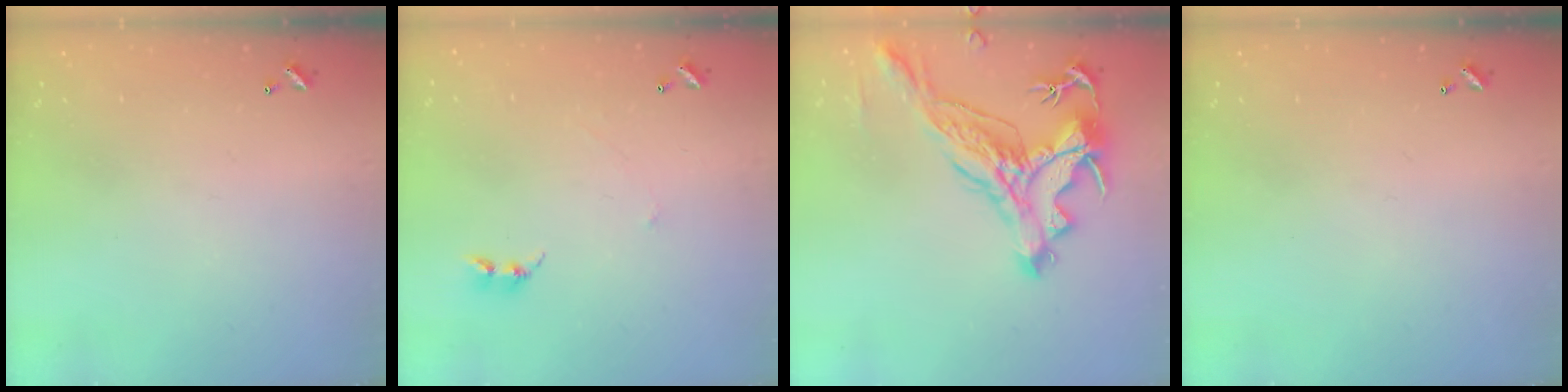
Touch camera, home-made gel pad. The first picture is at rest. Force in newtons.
{"total": 2.6, "press": 2.6, "slide": 0.3}
{"total": 6.8, "press": 6.6, "slide": 1.9}
{"total": 0.0}